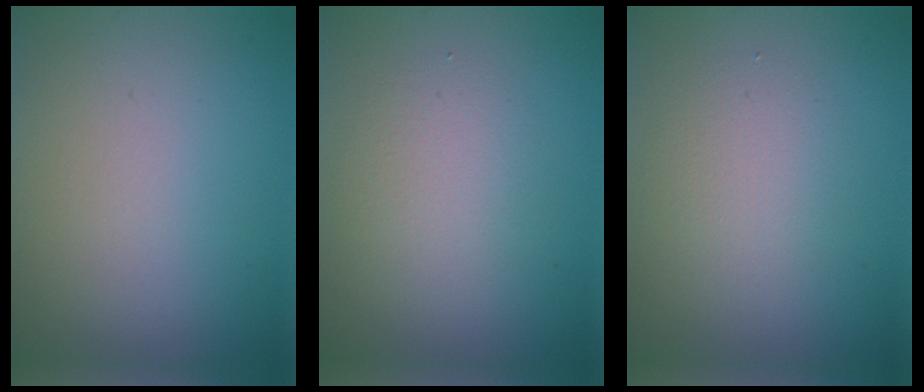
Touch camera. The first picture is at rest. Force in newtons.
{"total": 2.6, "press": 2.6, "slide": 0.1}
{"total": 2.3, "press": 2.3, "slide": 0.2}